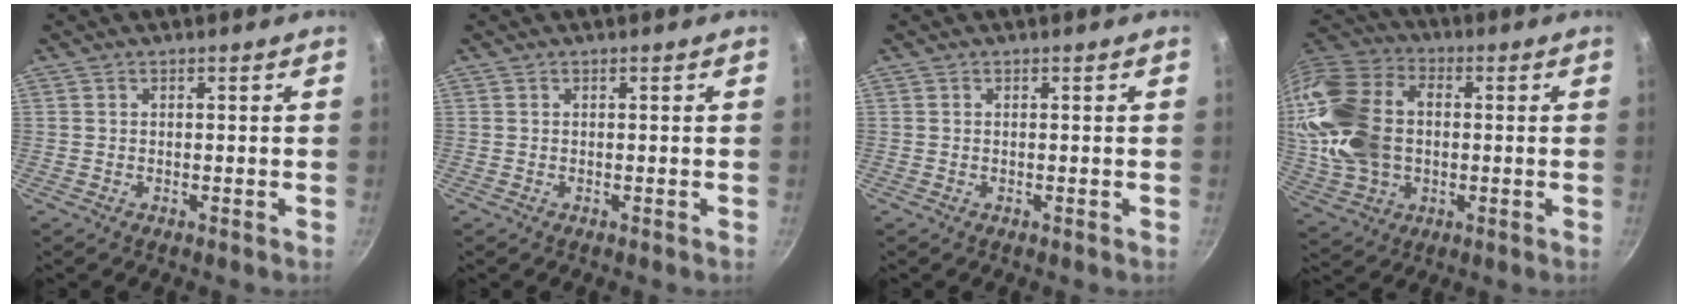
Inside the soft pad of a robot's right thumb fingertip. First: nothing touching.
{"total": 0.0}
{"total": 0.0}
{"total": 19.6, "force": [0.4, 14.1, 13.7], "torque": [-0.255, 0.022, 0.012]}